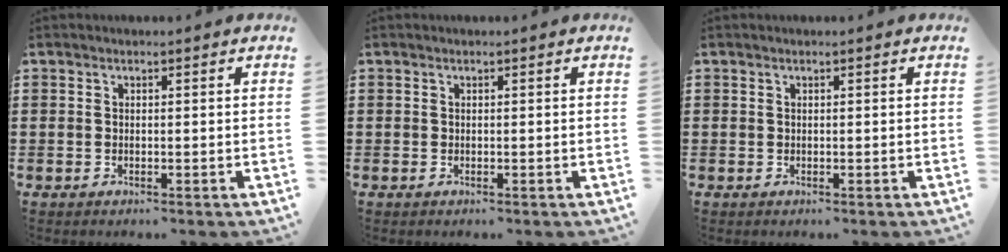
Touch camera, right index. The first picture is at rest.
{"total": 0.0}
{"total": 0.0}